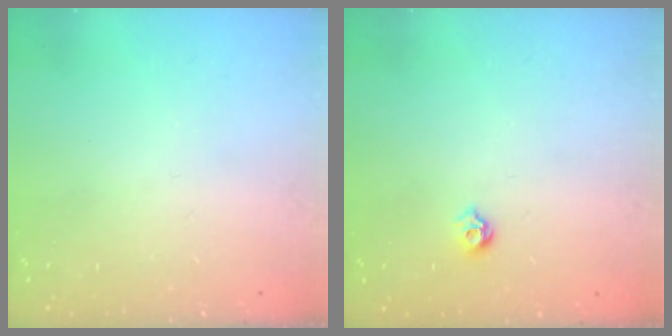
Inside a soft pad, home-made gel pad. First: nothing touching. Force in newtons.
{"total": 5.0, "press": 4.9, "slide": 0.8}